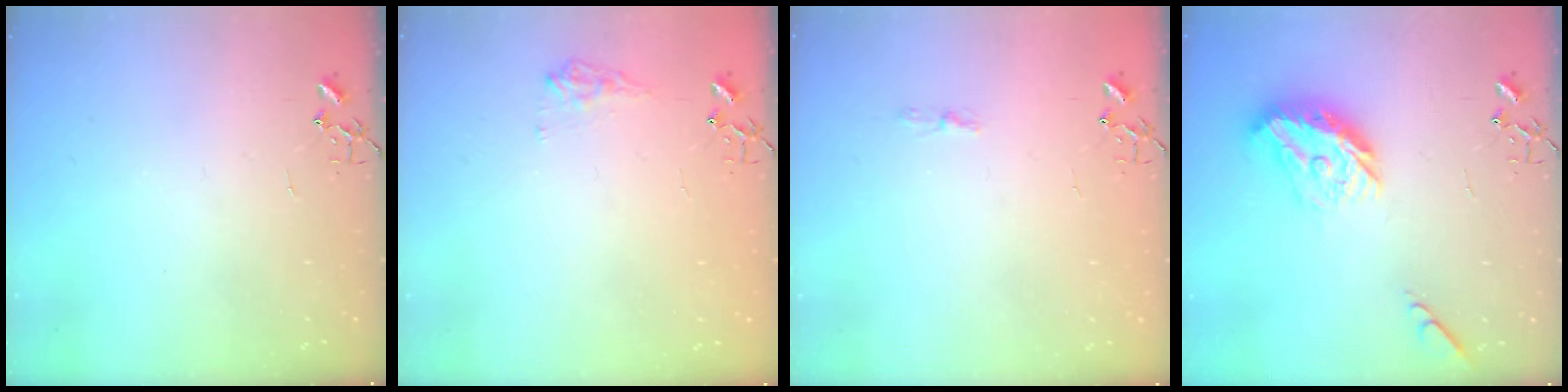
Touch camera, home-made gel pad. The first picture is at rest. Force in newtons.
{"total": 8.2, "press": 8.2, "slide": 0.2}
{"total": 3.2, "press": 3.2, "slide": 0.5}
{"total": 17.8, "press": 17.7, "slide": 0.6}